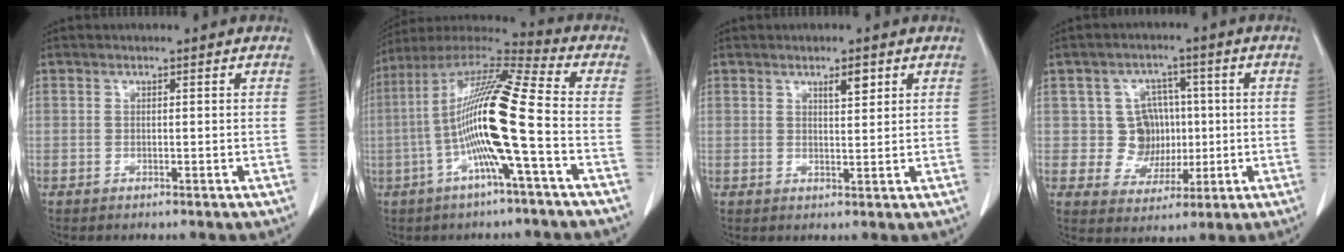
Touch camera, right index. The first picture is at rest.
{"total": 16.1, "force": [-3.1, -0.1, 15.8], "torque": [-0.302, 0.011, -0.072]}
{"total": 2.6, "force": [1.5, 0.7, 1.9], "torque": [-0.033, -0.003, 0.025]}
{"total": 7.0, "force": [0.5, 6.7, 2.2], "torque": [-0.026, 0.021, 0.017]}